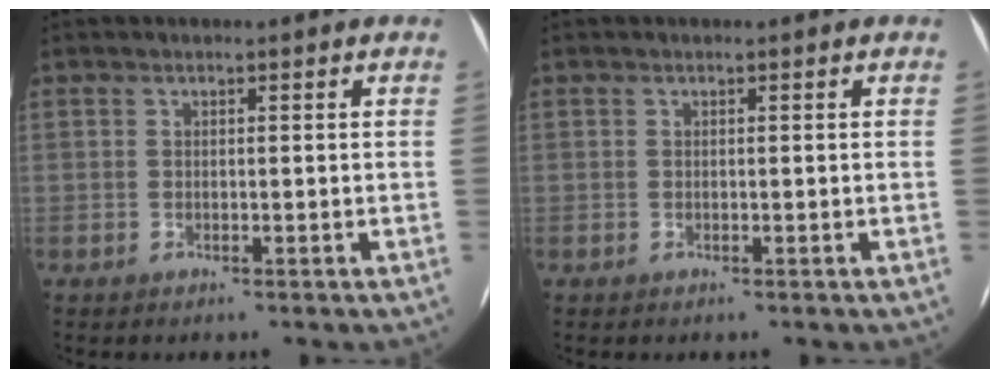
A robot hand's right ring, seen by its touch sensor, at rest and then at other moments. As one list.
[{"total": 0.0}]